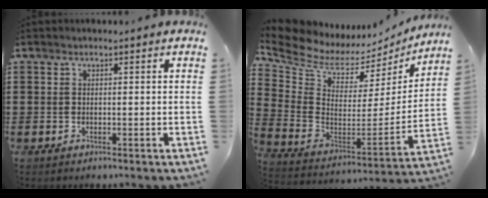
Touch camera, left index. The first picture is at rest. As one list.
[{"total": 6.0, "force": [5.0, 2.9, 1.7], "torque": [-0.071, -0.049, 0.082]}]